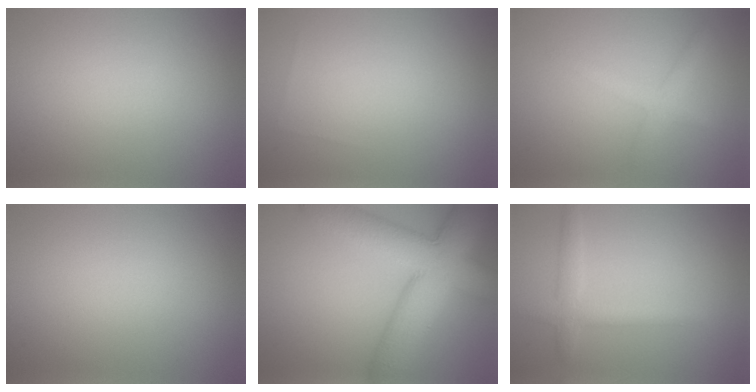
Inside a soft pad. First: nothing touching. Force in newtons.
{"total": 0.0}
{"total": 2.0, "press": 1.9, "slide": 0.2}
{"total": 0.0}
{"total": 10.8, "press": 10.7, "slide": 0.8}
{"total": 2.4, "press": 2.4, "slide": 0.1}